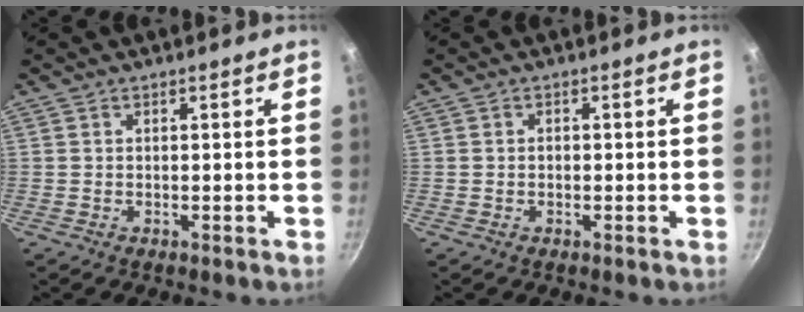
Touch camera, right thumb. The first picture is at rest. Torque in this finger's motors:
{"motor_torque": [0.00, -0.30, -0.02, -0.01, 0.00]}